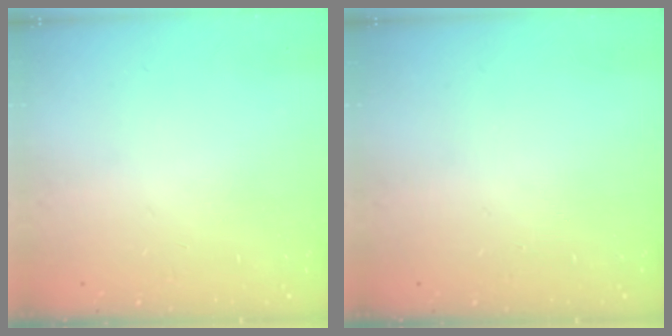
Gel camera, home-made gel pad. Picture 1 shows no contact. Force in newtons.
{"total": 0.0}